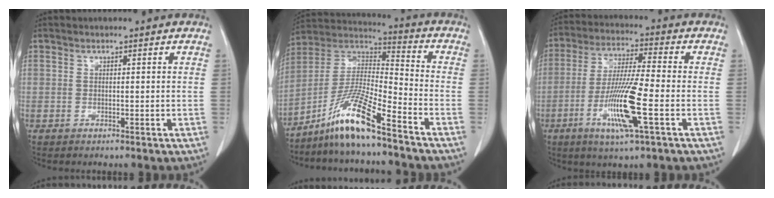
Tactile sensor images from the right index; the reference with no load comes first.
{"total": 12.3, "force": [-8.7, 0.2, 8.7], "torque": [-0.175, 0.001, -0.166]}
{"total": 12.4, "force": [-4.0, 0.3, 11.7], "torque": [-0.232, -0.018, -0.078]}